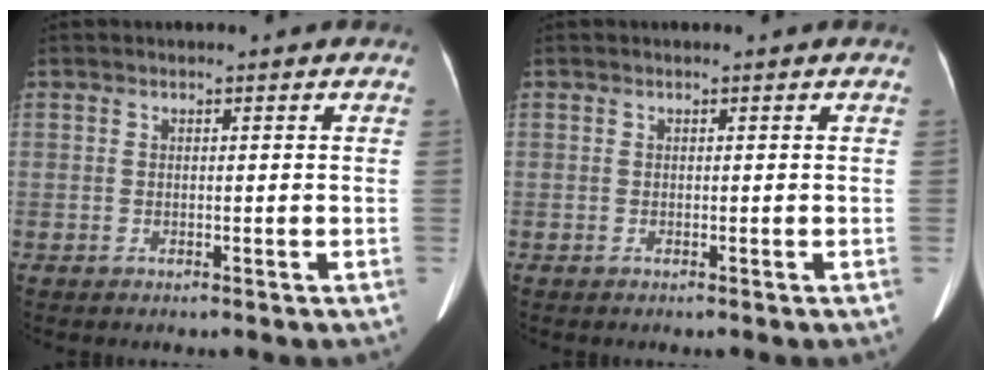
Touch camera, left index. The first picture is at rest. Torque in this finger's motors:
{"motor_torque": [-0.01, 0.09, 0.00, 0.00]}